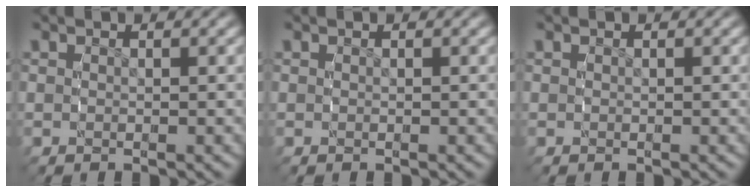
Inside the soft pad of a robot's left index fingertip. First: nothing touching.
{"total": 0.0}
{"total": 0.0}